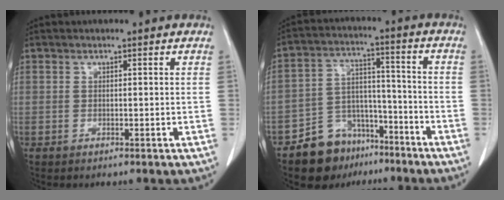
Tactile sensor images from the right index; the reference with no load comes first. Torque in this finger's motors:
{"motor_torque": [-0.94, -0.62, -0.64, -0.21]}